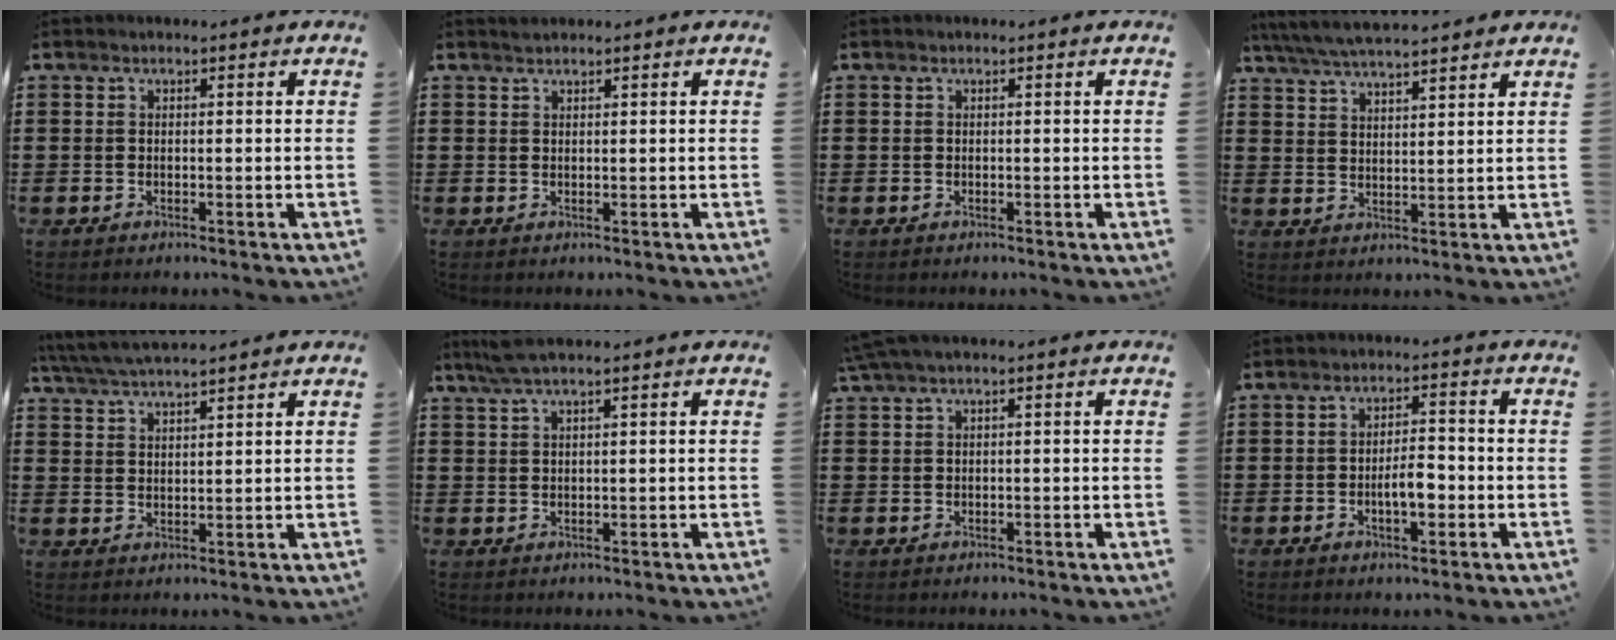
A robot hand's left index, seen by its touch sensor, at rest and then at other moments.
{"total": 0.9, "force": [0.9, 0.2, 0.1], "torque": [-0.004, 0.000, 0.018]}
{"total": 0.0}
{"total": 5.2, "force": [4.9, 0.2, 1.8], "torque": [-0.050, -0.018, 0.087]}
{"total": 4.4, "force": [4.2, -0.2, 1.5], "torque": [-0.041, -0.014, 0.074]}
{"total": 3.1, "force": [2.2, 0.2, 2.2], "torque": [-0.047, 0.003, 0.040]}
{"total": 1.4, "force": [0.7, 0.0, 1.3], "torque": [-0.024, 0.000, 0.013]}
{"total": 4.5, "force": [-1.1, 1.8, 3.9], "torque": [-0.062, 0.005, -0.024]}